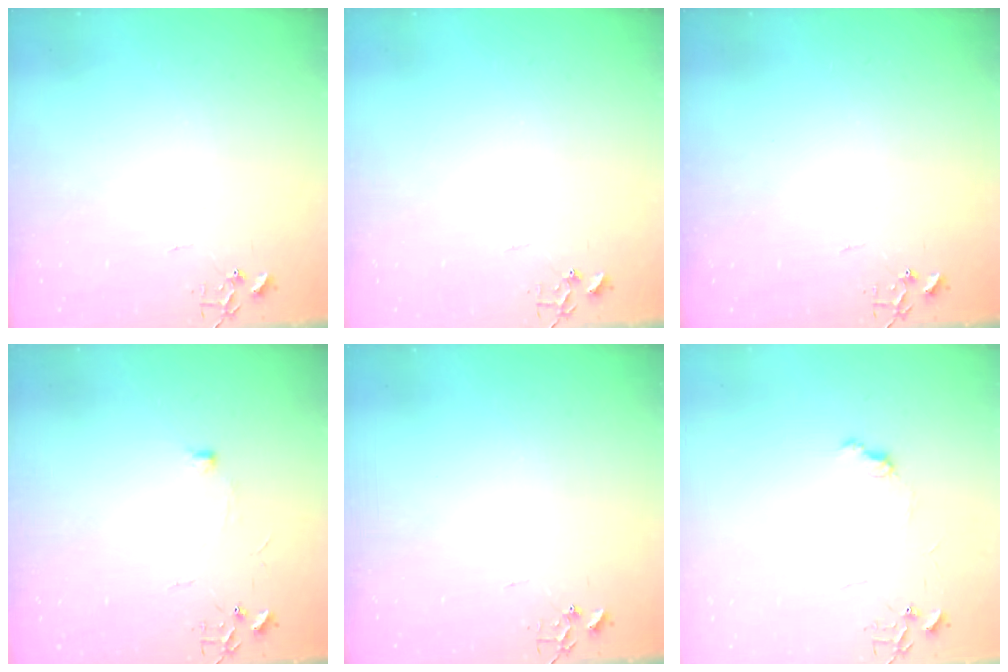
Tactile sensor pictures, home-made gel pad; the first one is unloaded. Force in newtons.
{"total": 0.0}
{"total": 0.0}
{"total": 4.4, "press": 4.3, "slide": 0.6}
{"total": 0.0}
{"total": 5.8, "press": 5.7, "slide": 0.6}